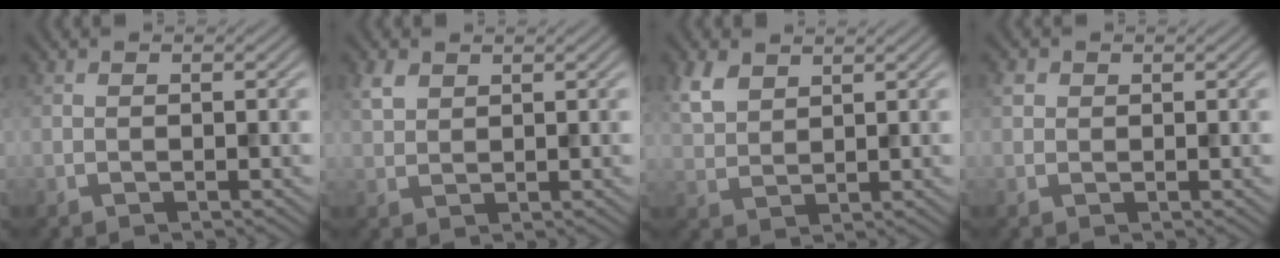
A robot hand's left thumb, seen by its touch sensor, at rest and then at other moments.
{"total": 2.3, "force": [1.4, 1.4, 1.2], "torque": [-0.032, 0.003, 0.031]}
{"total": 4.3, "force": [2.7, 2.4, 2.5], "torque": [-0.067, 0.004, 0.061]}
{"total": 1.2, "force": [0.4, 1.1, 0.3], "torque": [-0.008, 0.002, 0.007]}